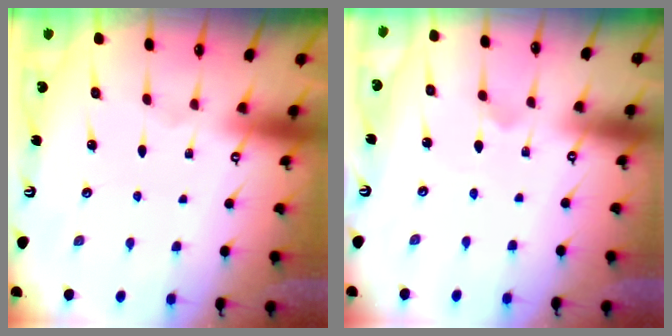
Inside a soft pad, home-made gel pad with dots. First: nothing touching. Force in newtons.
{"total": 1.7, "press": 1.6, "slide": 0.2}